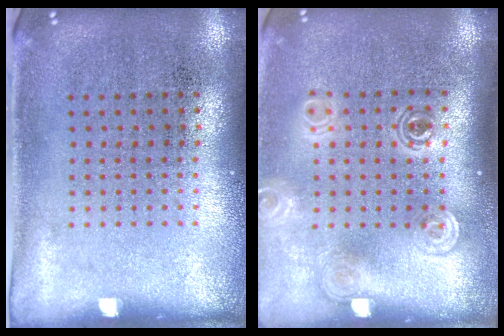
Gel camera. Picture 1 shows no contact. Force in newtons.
{"total": 1.9, "press": 1.4, "slide": 1.2}